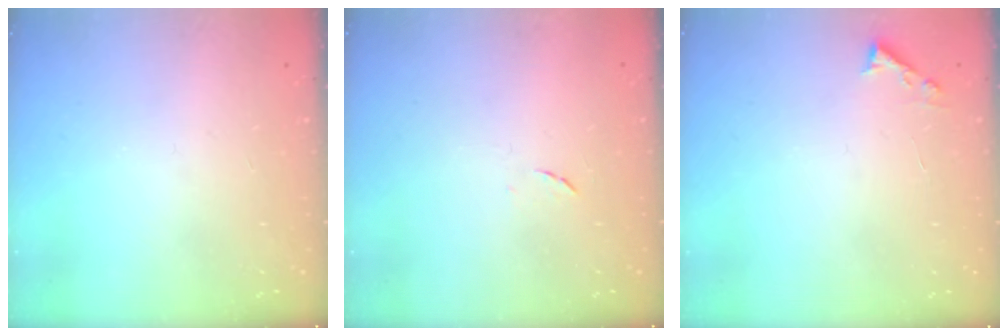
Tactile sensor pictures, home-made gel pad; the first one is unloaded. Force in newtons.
{"total": 4.8, "press": 4.8, "slide": 0.5}
{"total": 3.6, "press": 3.6, "slide": 0.5}